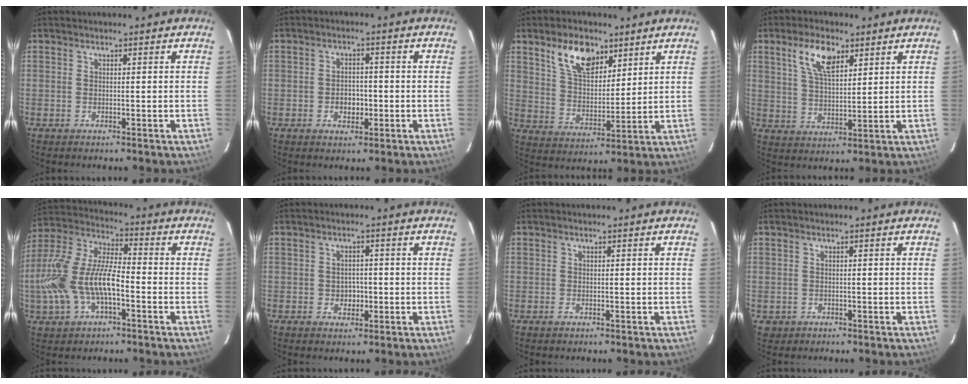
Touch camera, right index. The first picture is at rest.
{"total": 3.7, "force": [-1.1, 2.7, 2.3], "torque": [-0.041, 0.005, -0.012]}
{"total": 11.0, "force": [6.6, 5.9, 6.5], "torque": [-0.112, 0.012, 0.125]}
{"total": 8.2, "force": [4.5, 3.7, 5.9], "torque": [-0.112, 0.012, 0.086]}
{"total": 16.1, "force": [-4.3, 7.1, 13.8], "torque": [-0.294, 0.005, -0.082]}
{"total": 2.8, "force": [-0.6, 2.5, 1.3], "torque": [-0.021, 0.006, -0.005]}
{"total": 0.5, "force": [-0.2, 0.4, 0.2], "torque": [-0.004, 0.000, -0.003]}
{"total": 1.9, "force": [-0.3, 1.8, 0.3], "torque": [-0.005, 0.002, -0.001]}